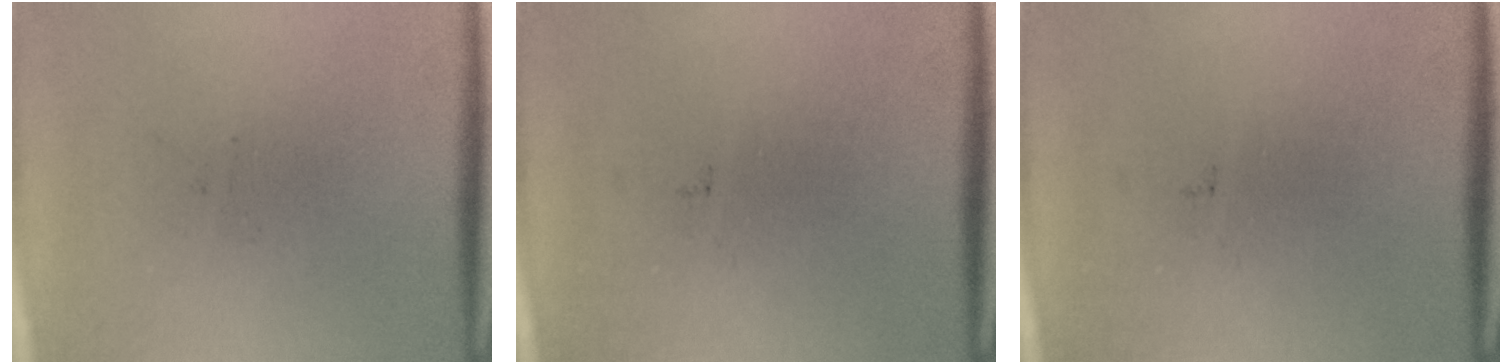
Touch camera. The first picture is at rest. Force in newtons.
{"total": 0.0}
{"total": 0.0}